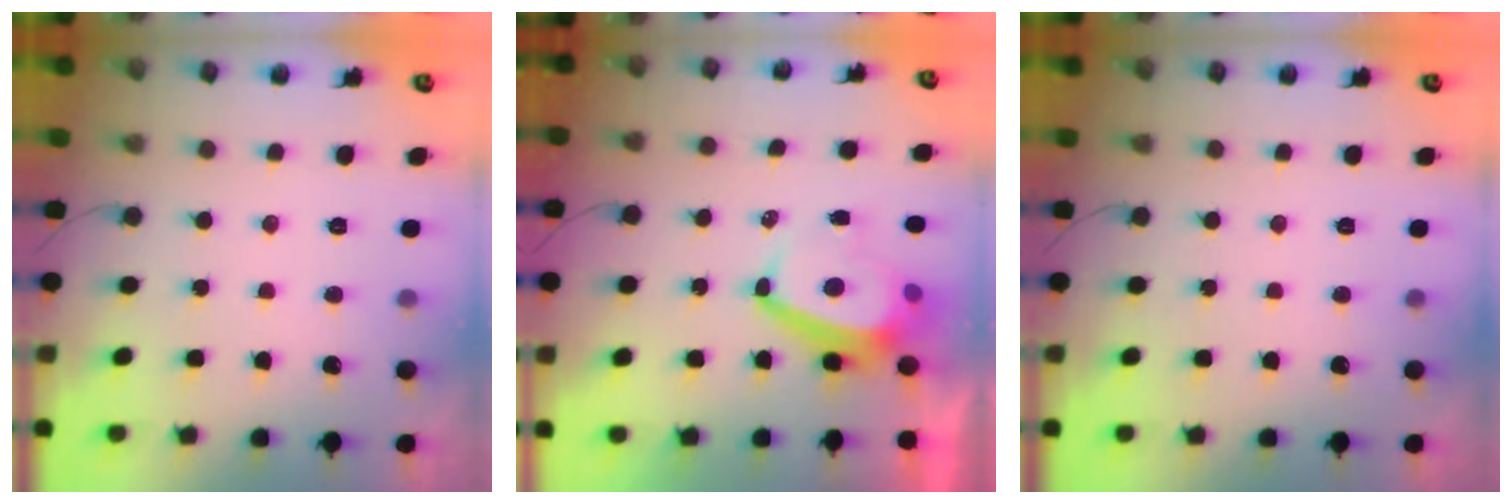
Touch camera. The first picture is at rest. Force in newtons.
{"total": 7.2, "press": 7.2, "slide": 0.7}
{"total": 0.0}